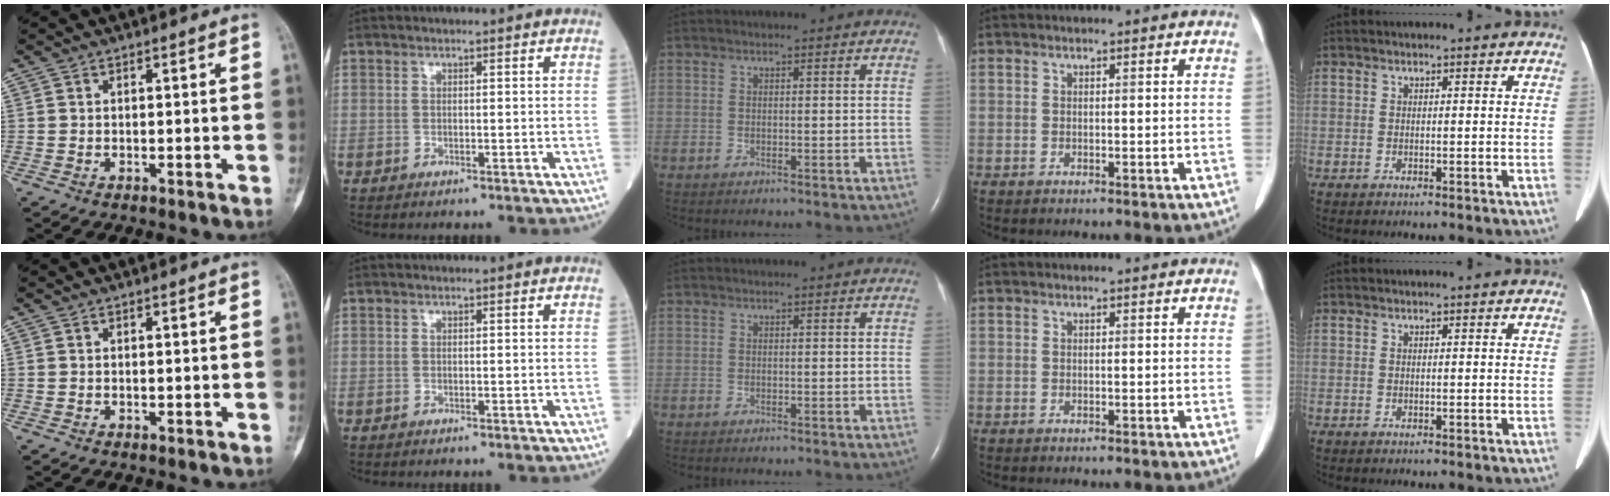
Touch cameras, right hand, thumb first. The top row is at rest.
{}